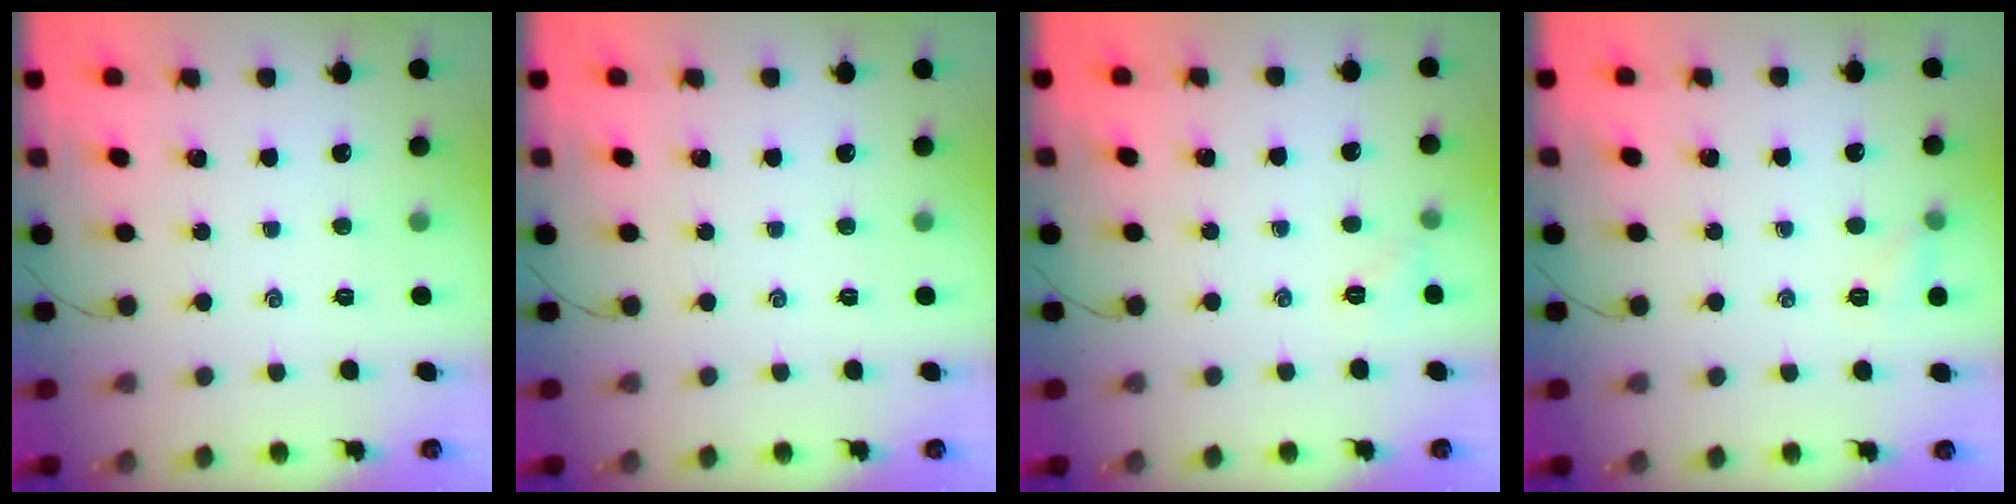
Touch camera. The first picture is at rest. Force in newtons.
{"total": 0.0}
{"total": 3.6, "press": 3.5, "slide": 1.1}
{"total": 5.1, "press": 5.0, "slide": 1.2}